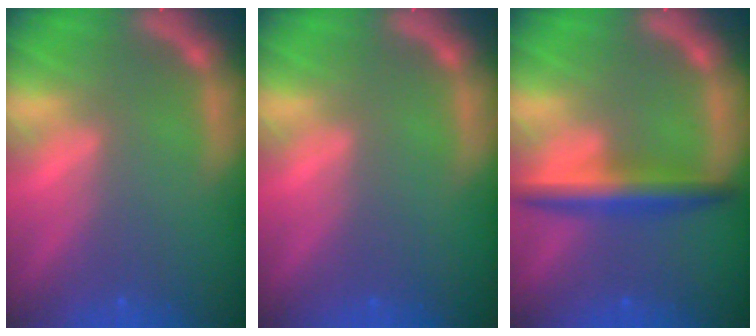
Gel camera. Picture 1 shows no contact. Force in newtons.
{"total": 0.0}
{"total": 4.5}